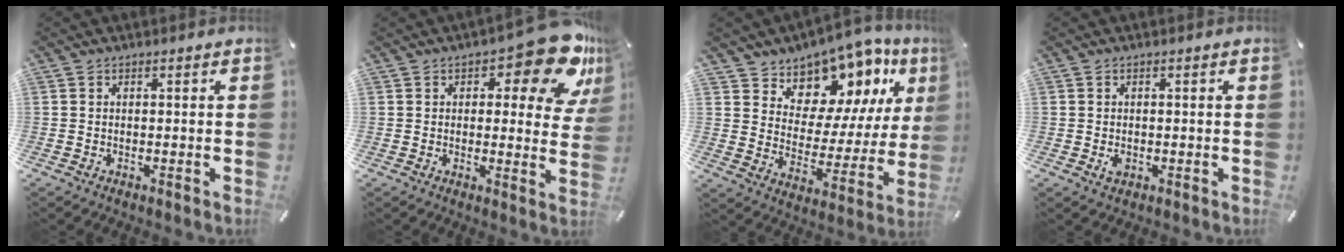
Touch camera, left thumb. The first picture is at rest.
{"total": 13.9, "force": [8.3, 5.5, 9.8], "torque": [-0.114, -0.058, 0.136]}
{"total": 10.9, "force": [8.6, 6.7, 0.7], "torque": [-0.013, -0.105, 0.154]}
{"total": 1.7, "force": [-0.2, 1.3, 1.1], "torque": [-0.011, -0.002, -0.005]}